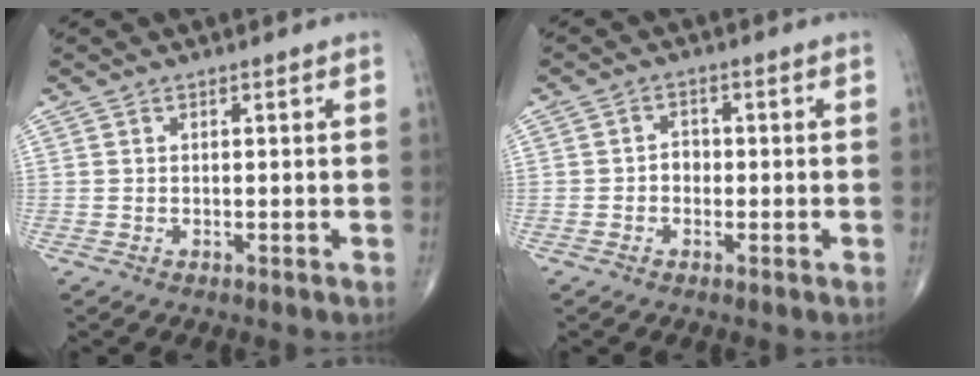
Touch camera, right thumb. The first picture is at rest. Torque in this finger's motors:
{"motor_torque": [0.56, 0.60, 0.32, -0.01, -0.01]}